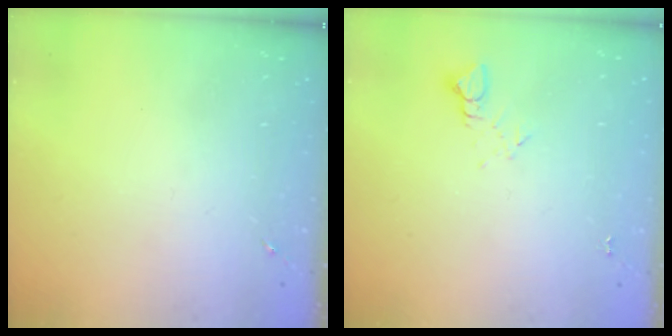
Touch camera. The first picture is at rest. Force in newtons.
{"total": 4.2, "press": 4.2, "slide": 0.4}